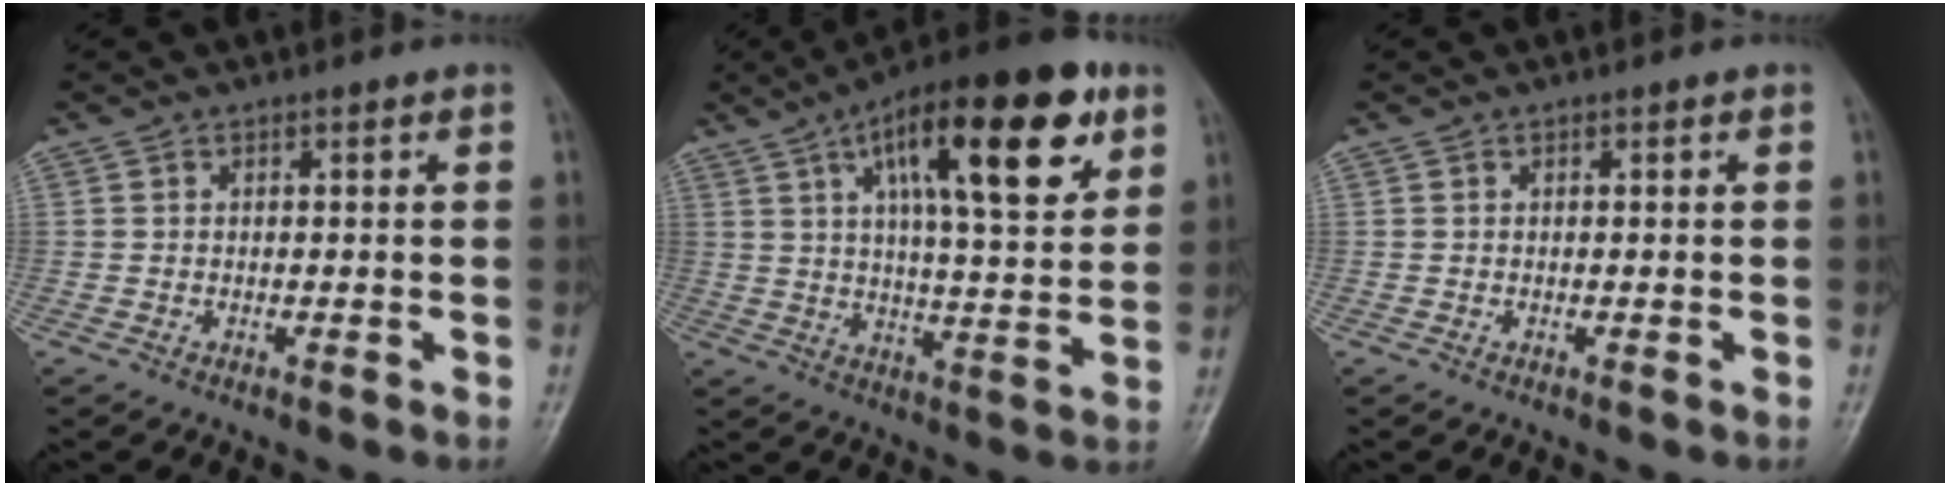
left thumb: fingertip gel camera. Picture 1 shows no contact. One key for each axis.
{"total": 21.3, "fx": 9.5, "fy": 6.8, "fz": 17.9, "tx": -0.252, "ty": -0.016, "tz": 0.141}
{"total": 0.0}